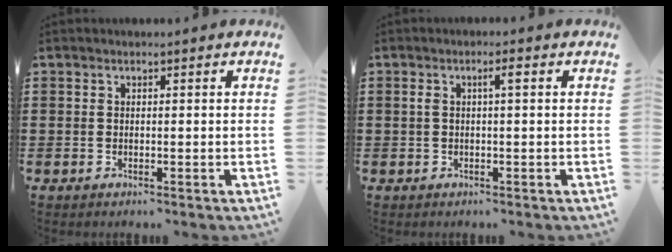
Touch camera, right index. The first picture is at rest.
{"total": 2.0, "force": [0.3, 0.2, 1.9], "torque": [-0.030, -0.001, 0.002]}